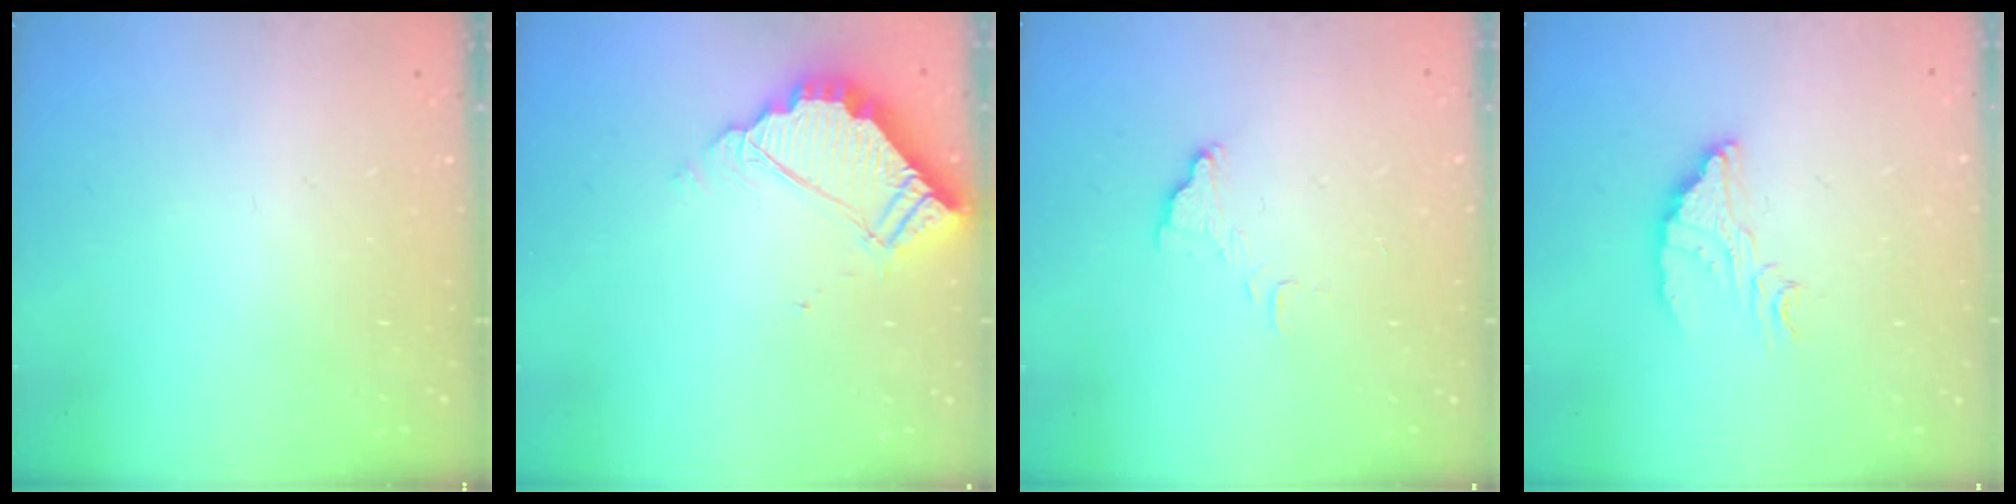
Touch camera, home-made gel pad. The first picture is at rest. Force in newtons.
{"total": 5.5, "press": 5.5, "slide": 0.4}
{"total": 5.2, "press": 5.2, "slide": 0.3}
{"total": 4.9, "press": 4.9, "slide": 0.4}